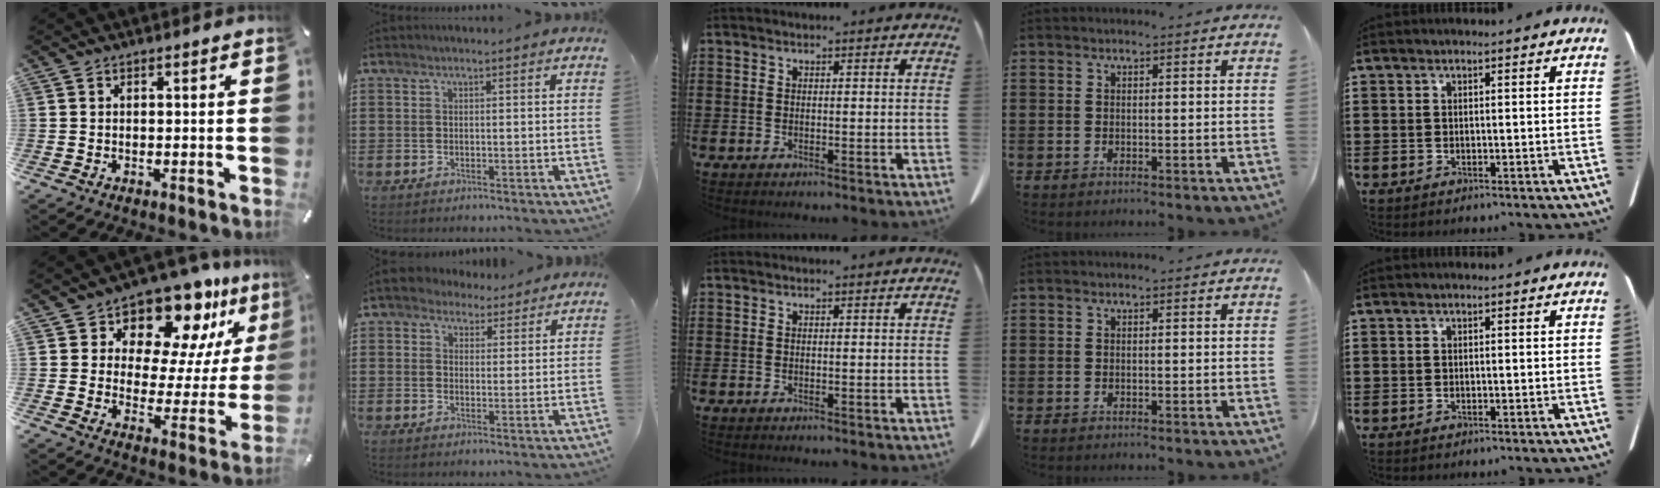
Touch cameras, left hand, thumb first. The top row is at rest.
{"thumb": {"total": 14.3, "force": [11.3, 7.0, 5.3], "torque": [-0.080, -0.106, 0.194]}, "index": {"total": 3.5, "force": [2.7, 2.2, 0.4], "torque": [-0.023, 0.006, 0.050]}}